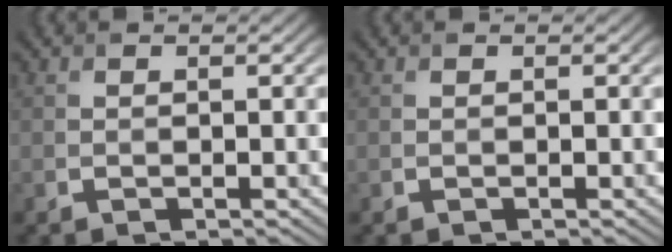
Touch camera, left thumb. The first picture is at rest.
{"total": 0.0}